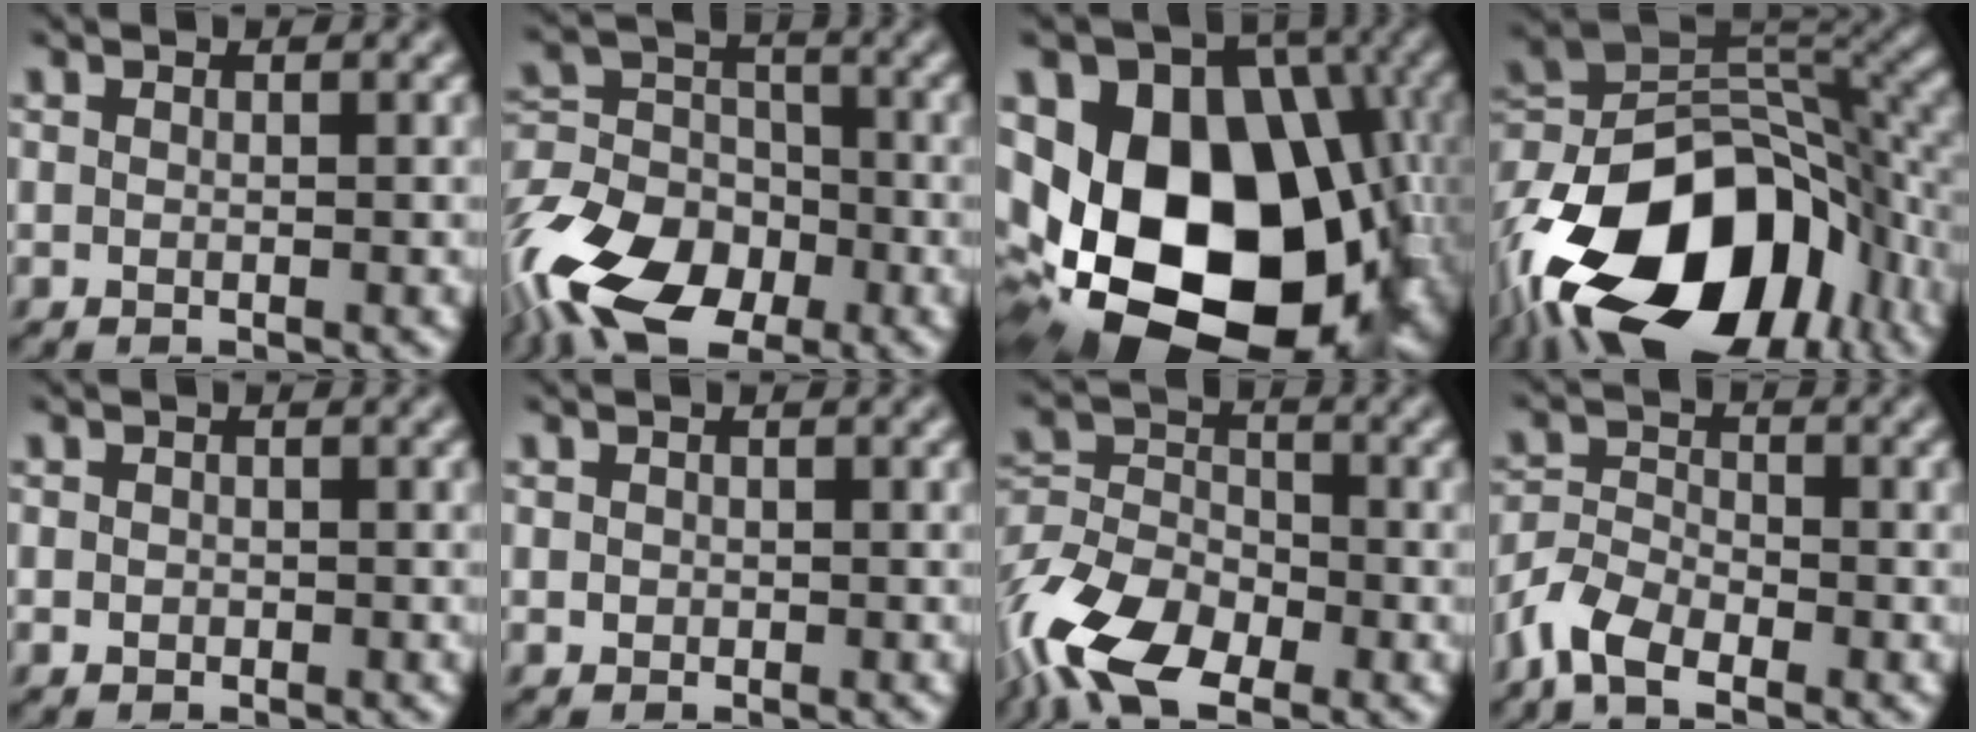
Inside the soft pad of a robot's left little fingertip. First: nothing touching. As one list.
[{"total": 13.0, "force": [-7.9, 7.6, 7.0], "torque": [-0.147, -0.004, -0.150]}, {"total": 20.7, "force": [-2.8, 15.1, 13.9], "torque": [-0.257, -0.024, -0.023]}, {"total": 17.6, "force": [-8.8, 10.6, 11.0], "torque": [-0.208, -0.003, -0.154]}, {"total": 0.7, "force": [-0.2, 0.7, 0.2], "torque": [0.000, -0.002, -0.004]}, {"total": 0.6, "force": [0.0, 0.6, 0.1], "torque": [0.001, -0.002, -0.001]}, {"total": 11.2, "force": [-7.0, 5.9, 6.5], "torque": [-0.131, -0.005, -0.145]}, {"total": 4.6, "force": [-3.2, 2.2, 2.6], "torque": [-0.058, 0.003, -0.070]}]